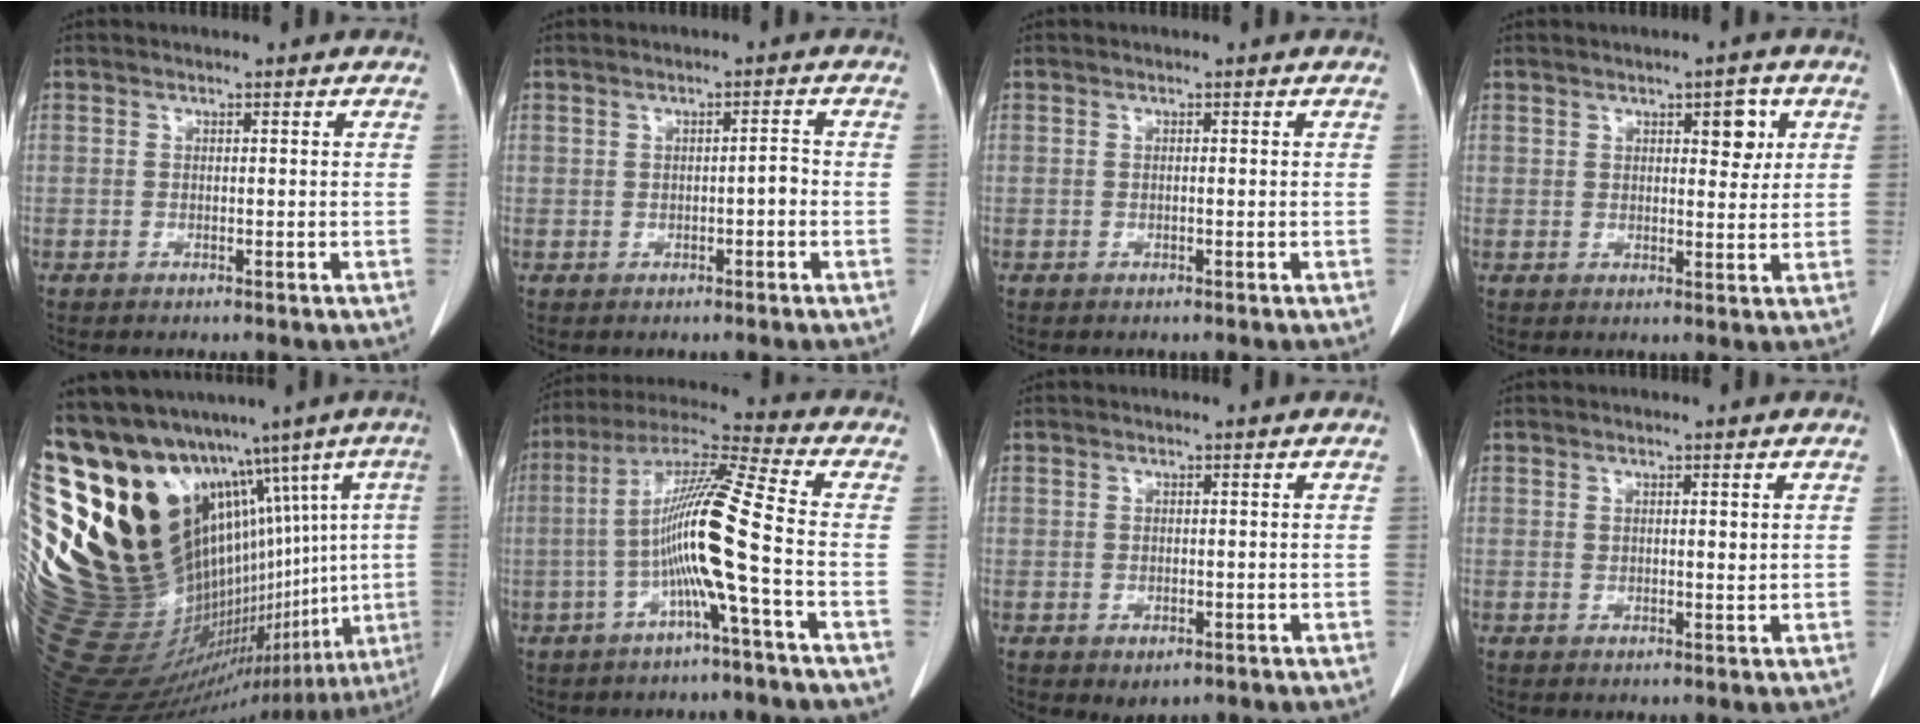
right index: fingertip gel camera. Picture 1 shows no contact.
{"total": 1.6, "force": [-0.2, 0.6, 1.4], "torque": [-0.020, 0.005, -0.002]}
{"total": 0.0}
{"total": 4.3, "force": [2.0, 1.9, 3.3], "torque": [-0.040, 0.000, 0.028]}
{"total": 38.8, "force": [14.1, 18.4, 31.0], "torque": [-0.515, 0.072, 0.285]}
{"total": 12.3, "force": [-2.8, -1.5, 11.9], "torque": [-0.226, 0.015, -0.062]}
{"total": 1.7, "force": [-0.7, 1.2, 1.1], "torque": [-0.012, -0.002, 0.000]}
{"total": 1.2, "force": [0.5, 0.4, 1.1], "torque": [-0.016, -0.003, 0.007]}